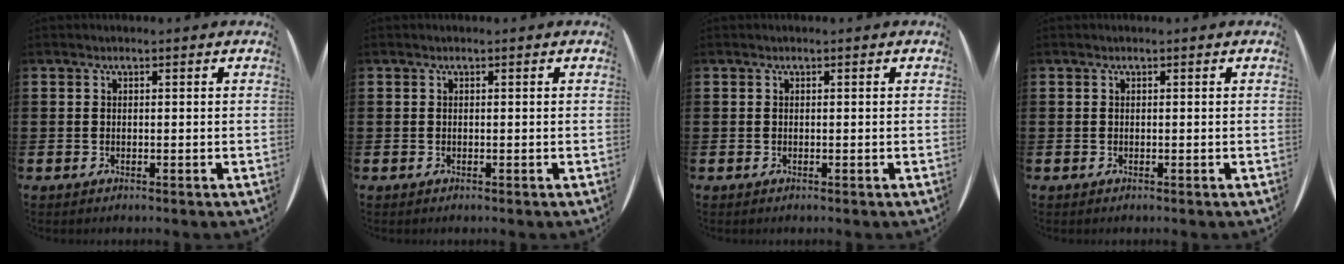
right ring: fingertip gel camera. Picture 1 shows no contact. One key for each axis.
{"total": 0.0}
{"total": 0.0}
{"total": 0.0}